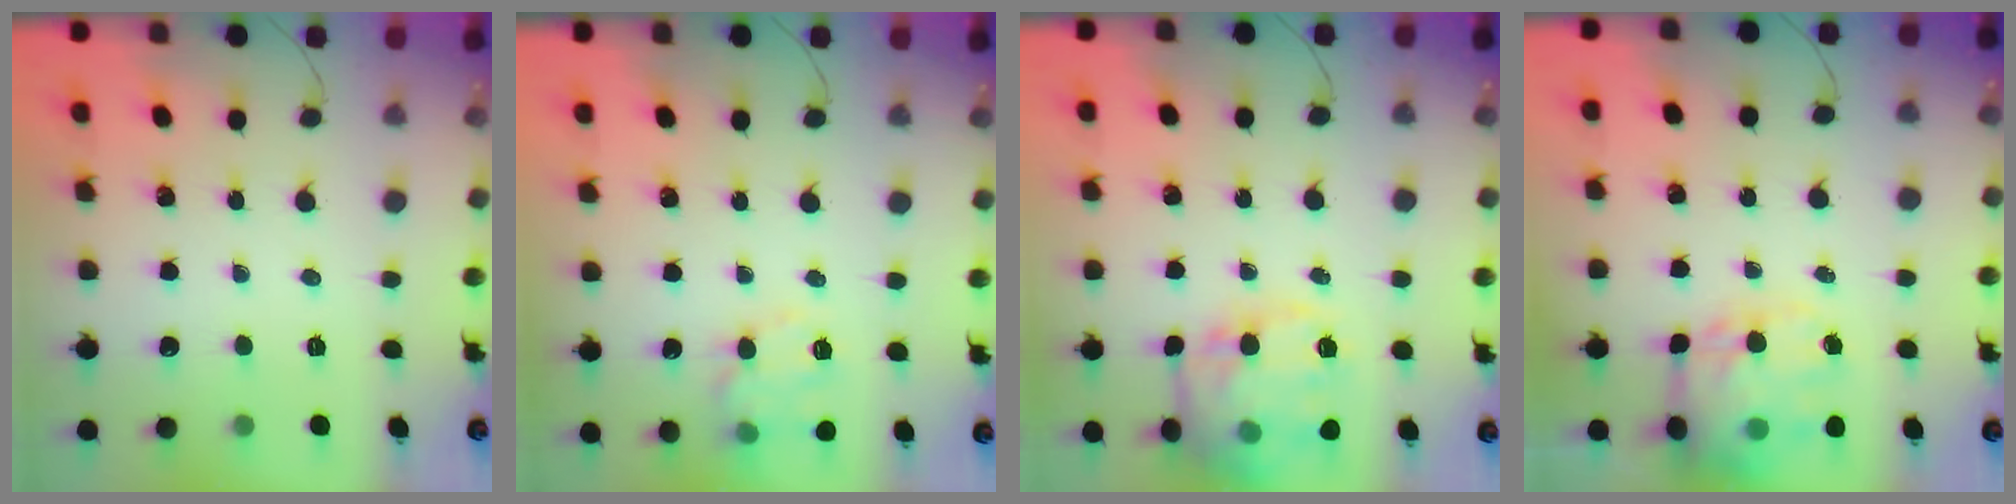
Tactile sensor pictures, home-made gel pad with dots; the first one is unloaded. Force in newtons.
{"total": 12.4, "press": 12.4, "slide": 1.0}
{"total": 19.5, "press": 19.4, "slide": 2.3}
{"total": 17.5, "press": 16.9, "slide": 4.3}